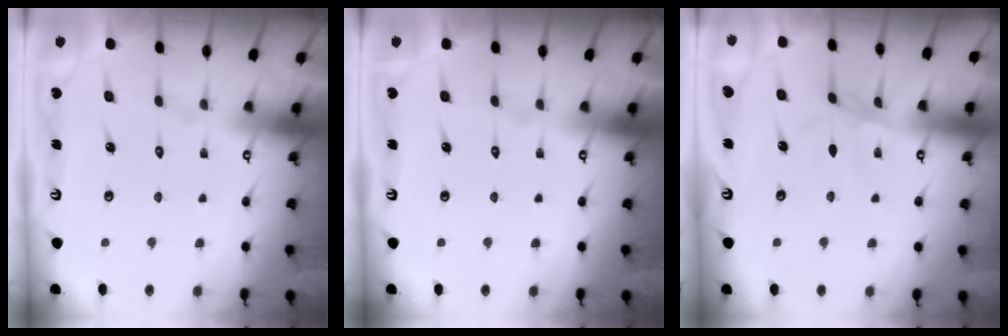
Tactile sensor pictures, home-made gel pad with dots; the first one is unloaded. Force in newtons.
{"total": 0.0}
{"total": 1.9, "press": 1.9, "slide": 0.5}